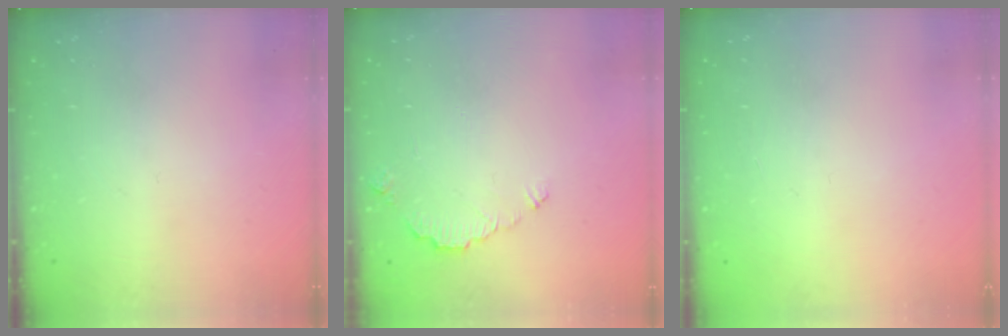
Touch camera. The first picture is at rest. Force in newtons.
{"total": 4.1, "press": 4.1, "slide": 0.4}
{"total": 2.2, "press": 2.2, "slide": 0.1}